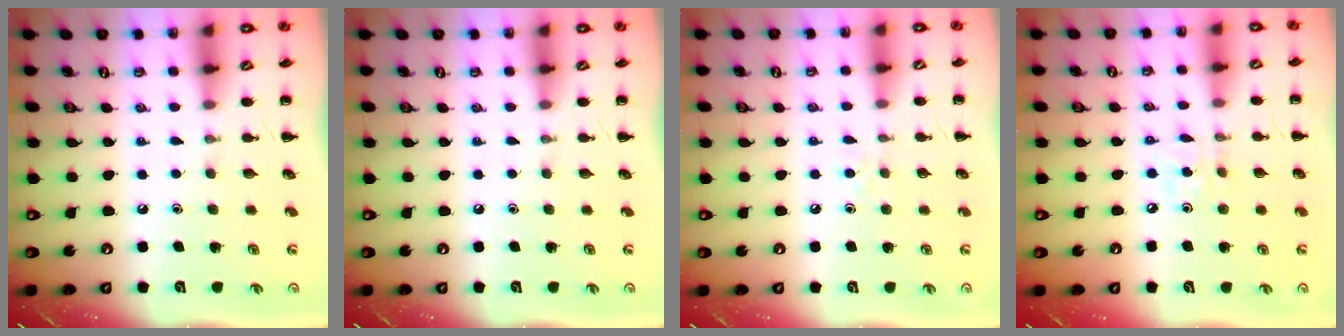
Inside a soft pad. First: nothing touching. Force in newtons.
{"total": 0.0}
{"total": 3.1, "press": 2.9, "slide": 1.1}
{"total": 2.8, "press": 2.7, "slide": 0.9}